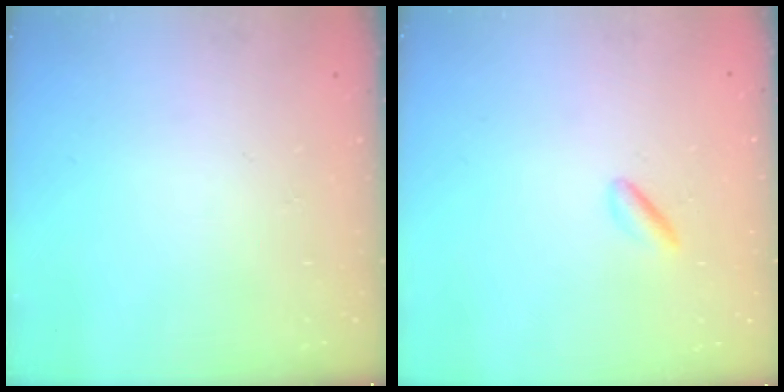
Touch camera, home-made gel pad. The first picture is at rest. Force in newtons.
{"total": 1.9, "press": 1.7, "slide": 0.8}